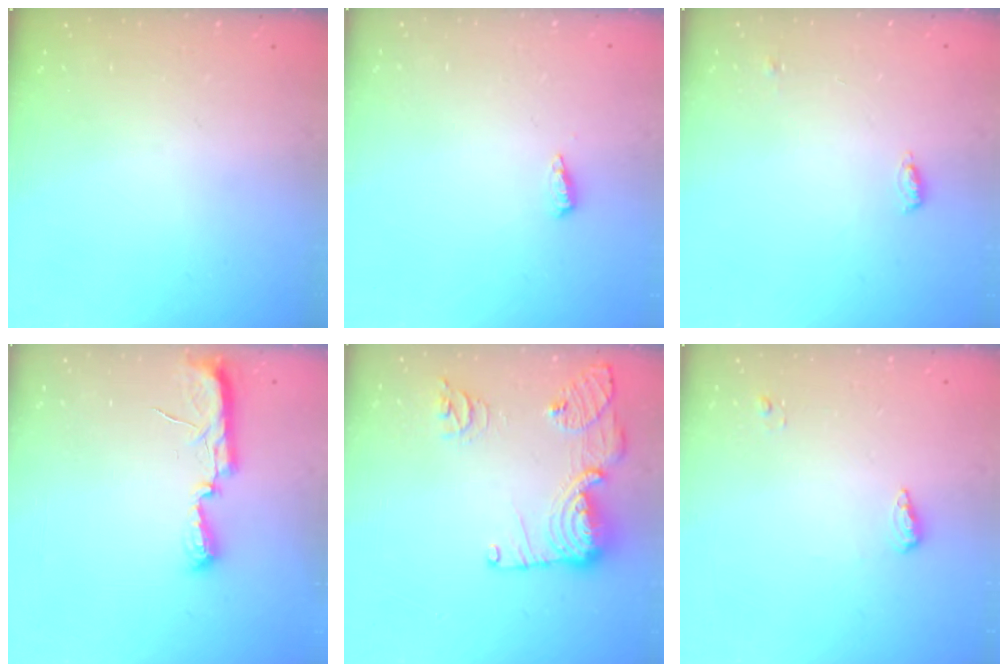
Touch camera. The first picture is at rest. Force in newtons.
{"total": 4.9, "press": 4.8, "slide": 1.2}
{"total": 4.5, "press": 4.3, "slide": 1.2}
{"total": 9.8, "press": 8.5, "slide": 4.8}
{"total": 15.8, "press": 15.7, "slide": 1.8}
{"total": 5.6, "press": 5.4, "slide": 1.2}